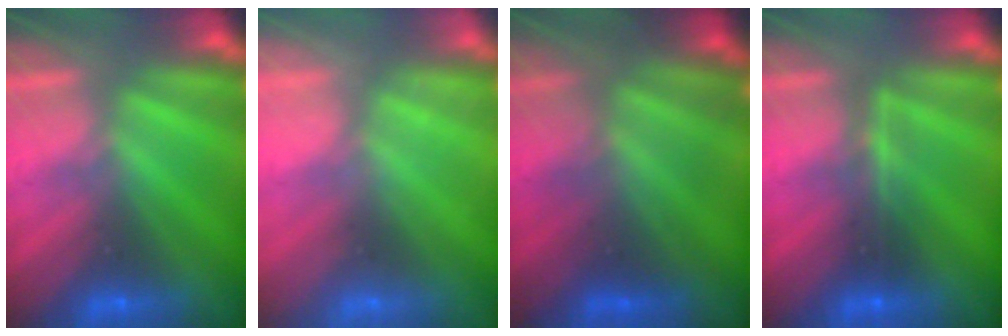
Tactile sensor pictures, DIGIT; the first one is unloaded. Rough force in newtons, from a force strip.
{"total": 2.3}
{"total": 4.7}
{"total": 2.4}